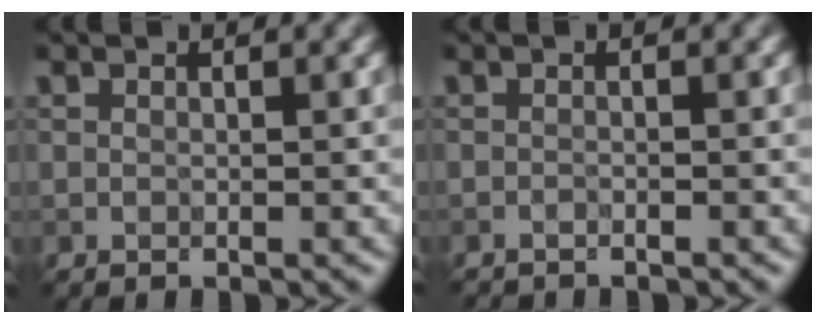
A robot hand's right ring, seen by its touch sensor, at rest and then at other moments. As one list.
[{"total": 1.1, "force": [-1.1, 0.2, 0.0], "torque": [0.004, -0.010, -0.021]}]